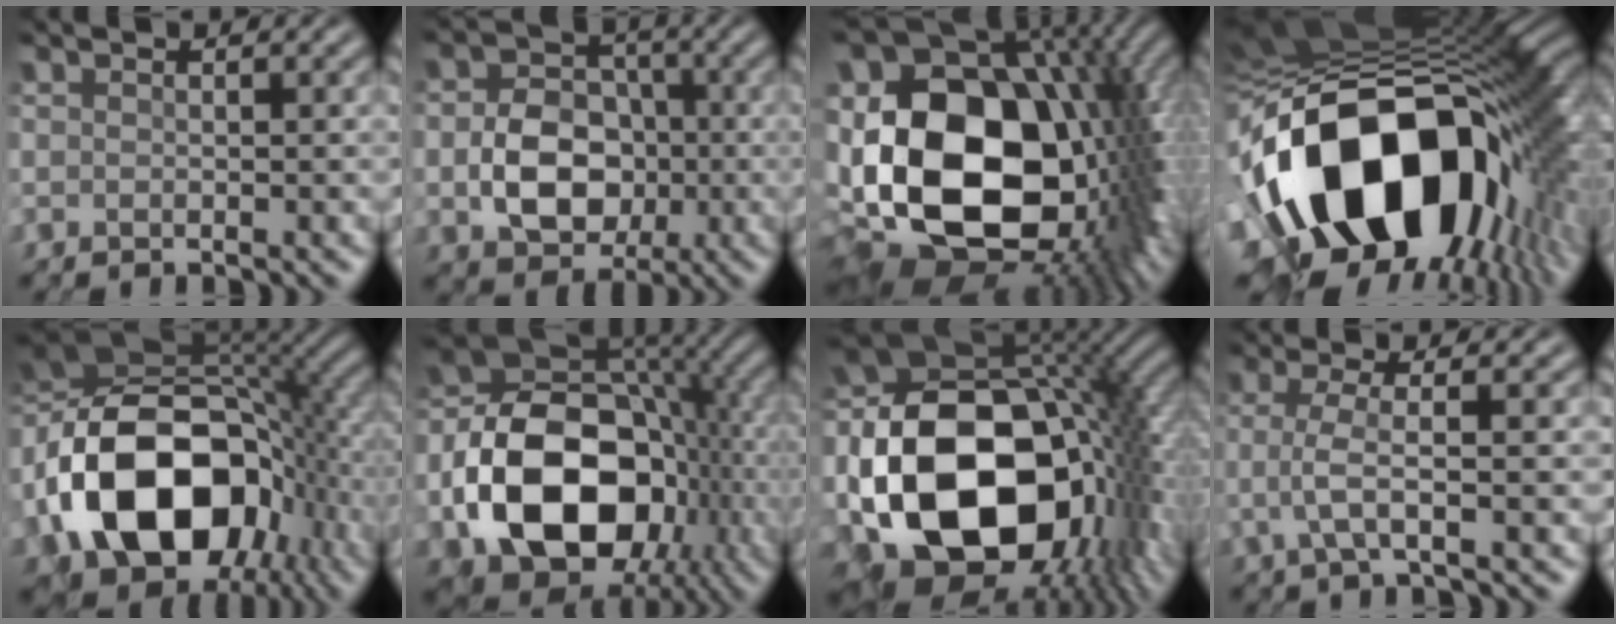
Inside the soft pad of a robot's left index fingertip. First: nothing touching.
{"total": 6.6, "force": [-1.4, 4.9, 4.1], "torque": [-0.073, 0.001, -0.023]}
{"total": 20.1, "force": [-0.5, 13.5, 14.8], "torque": [-0.314, -0.006, 0.008]}
{"total": 19.7, "force": [-5.2, 12.1, 14.7], "torque": [-0.283, -0.011, -0.083]}
{"total": 18.8, "force": [-3.6, 12.9, 13.2], "torque": [-0.290, -0.011, -0.057]}
{"total": 16.8, "force": [-4.1, 11.6, 11.4], "torque": [-0.221, -0.020, -0.059]}
{"total": 20.7, "force": [-1.0, 13.3, 15.8], "torque": [-0.324, -0.038, 0.020]}
{"total": 2.6, "force": [-0.2, 0.0, 2.6], "torque": [-0.066, 0.001, -0.005]}